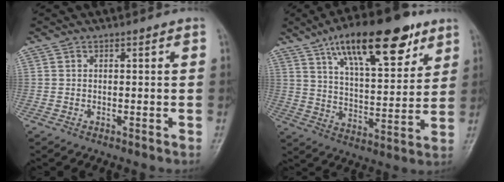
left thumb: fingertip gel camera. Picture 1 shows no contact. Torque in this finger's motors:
{"motor_torque": [0.28, 0.28, 0.24, 0.05, 0.05]}